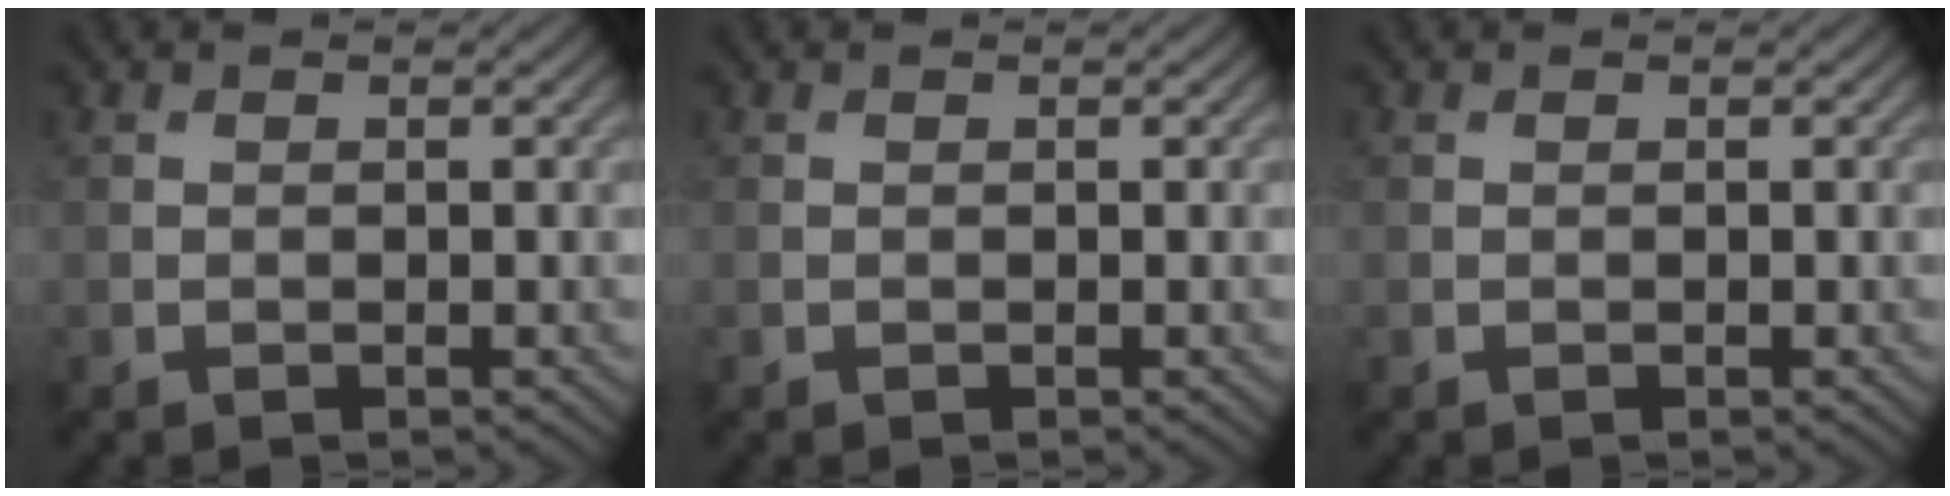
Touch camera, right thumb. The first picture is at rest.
{"total": 0.0}
{"total": 0.0}